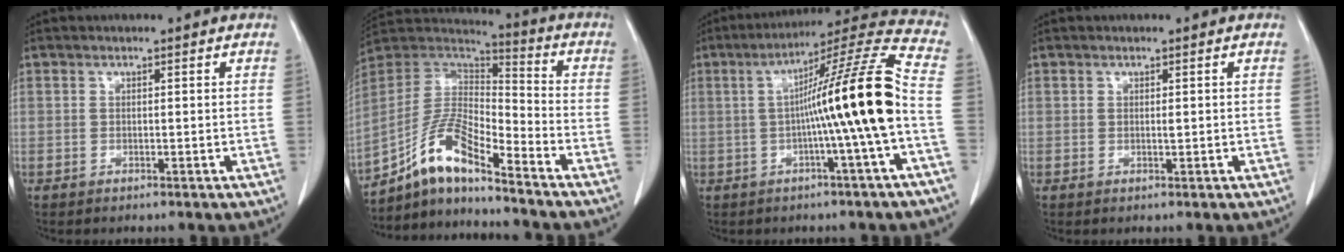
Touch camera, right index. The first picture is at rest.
{"total": 12.5, "force": [-8.9, 2.2, 8.5], "torque": [-0.176, 0.018, -0.167]}
{"total": 15.5, "force": [-1.9, -1.7, 15.3], "torque": [-0.228, 0.025, -0.039]}
{"total": 0.0}